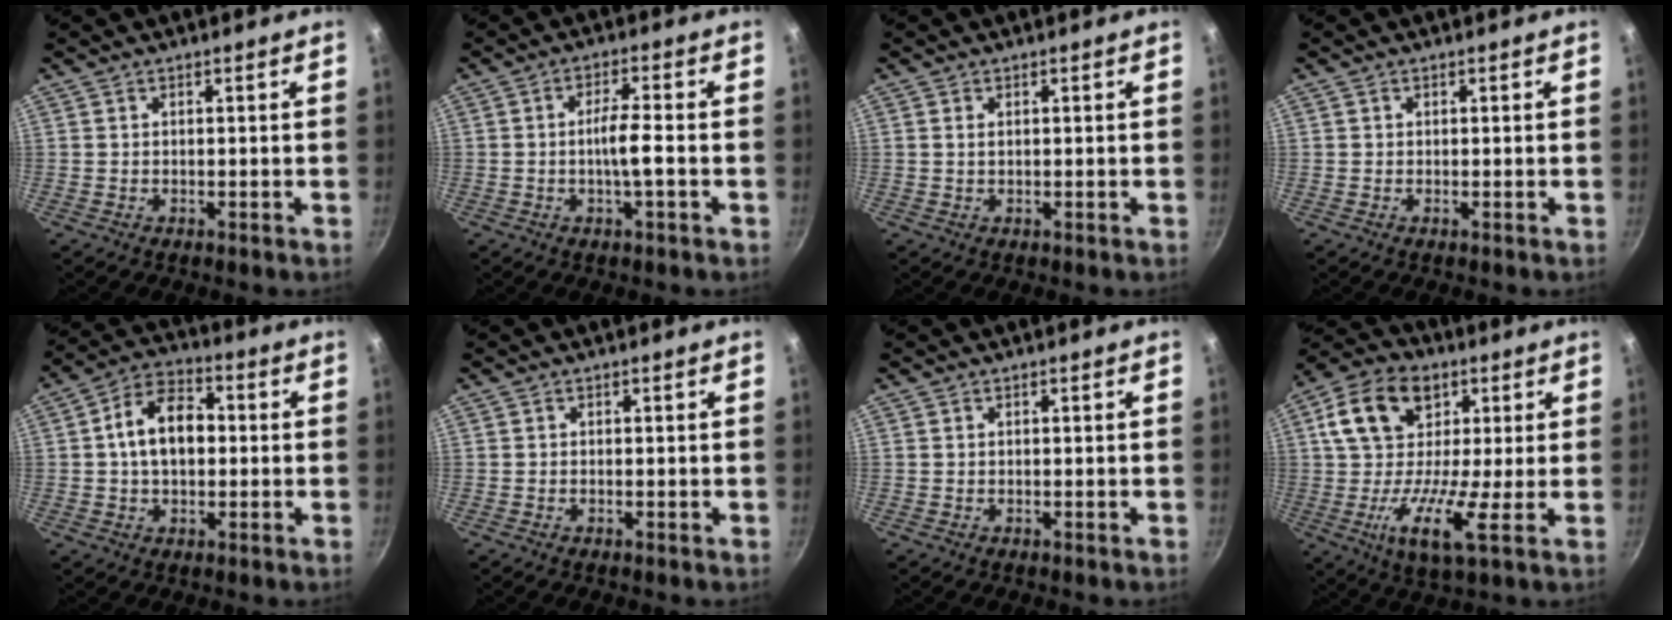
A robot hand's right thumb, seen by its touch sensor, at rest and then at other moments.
{"total": 5.1, "force": [-1.2, 0.6, 4.9], "torque": [-0.093, 0.015, -0.024]}
{"total": 1.0, "force": [0.3, 0.6, 0.7], "torque": [-0.013, 0.001, 0.005]}
{"total": 0.0}
{"total": 11.3, "force": [0.7, 7.4, 8.5], "torque": [-0.116, 0.029, -0.002]}
{"total": 0.0}
{"total": 0.0}
{"total": 16.5, "force": [1.6, 9.3, 13.5], "torque": [-0.229, 0.007, 0.000]}